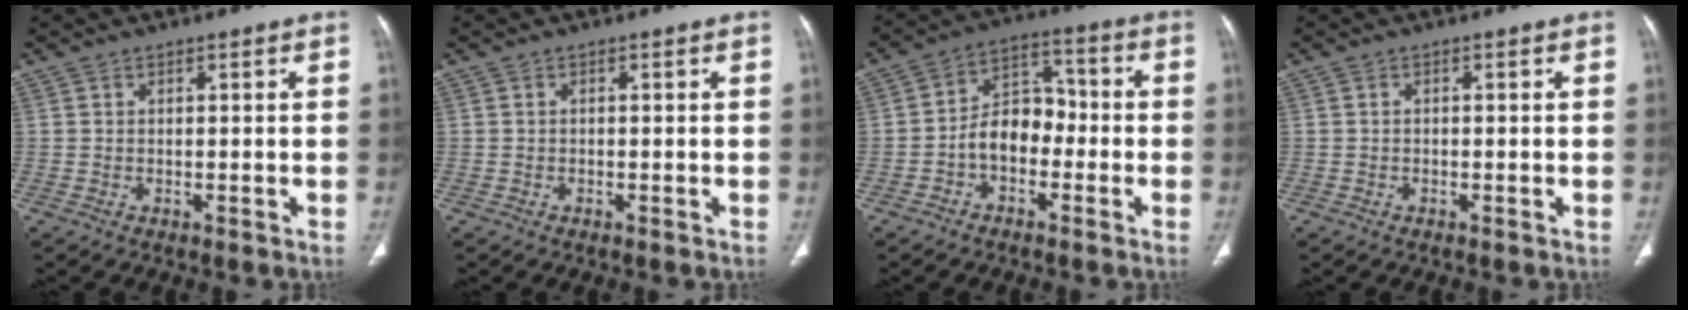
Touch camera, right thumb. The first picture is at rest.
{"total": 0.0}
{"total": 8.6, "force": [-2.5, 6.0, 5.6], "torque": [-0.068, 0.043, -0.056]}
{"total": 0.0}